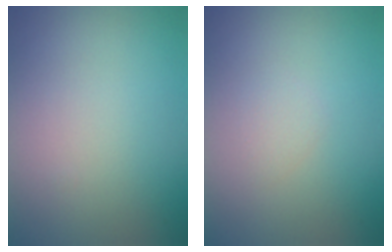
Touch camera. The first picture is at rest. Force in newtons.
{"total": 0.7, "press": 0.7, "slide": 0.0}